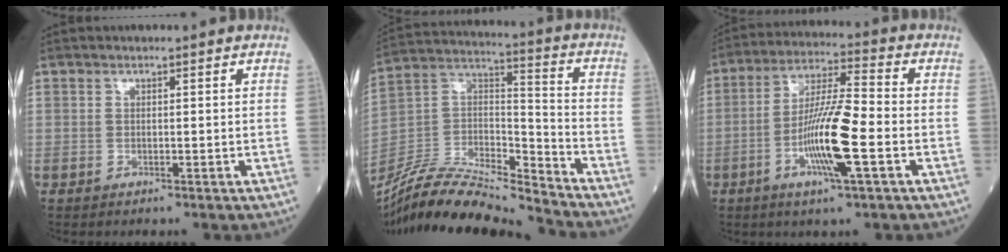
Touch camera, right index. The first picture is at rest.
{"total": 20.8, "force": [-19.4, 1.2, 7.5], "torque": [-0.161, 0.010, -0.350]}
{"total": 12.0, "force": [-3.5, 0.7, 11.5], "torque": [-0.218, -0.005, -0.069]}